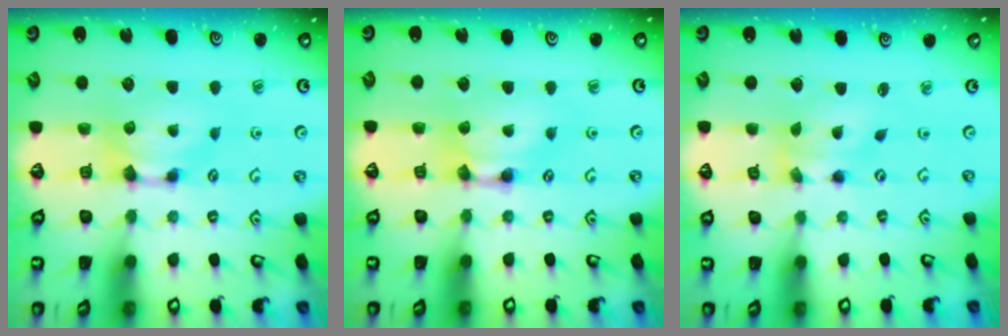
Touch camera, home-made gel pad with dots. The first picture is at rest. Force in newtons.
{"total": 2.1, "press": 2.1, "slide": 0.2}
{"total": 1.9, "press": 1.3, "slide": 1.3}